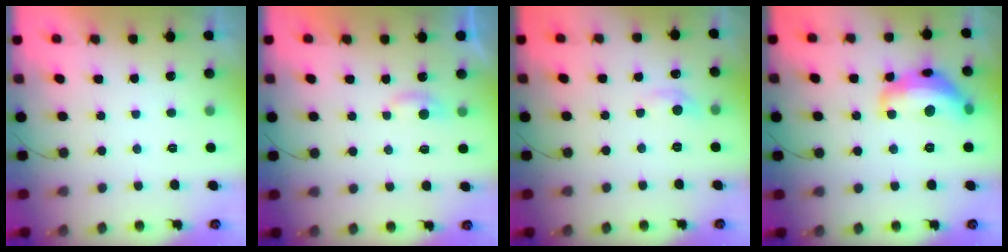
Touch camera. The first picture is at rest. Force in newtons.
{"total": 2.8, "press": 2.8, "slide": 0.3}
{"total": 5.4, "press": 5.3, "slide": 0.6}
{"total": 15.7, "press": 15.6, "slide": 0.9}